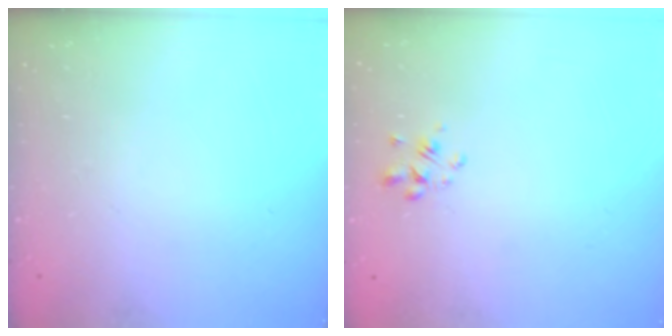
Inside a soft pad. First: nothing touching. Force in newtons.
{"total": 1.4, "press": 1.2, "slide": 0.8}